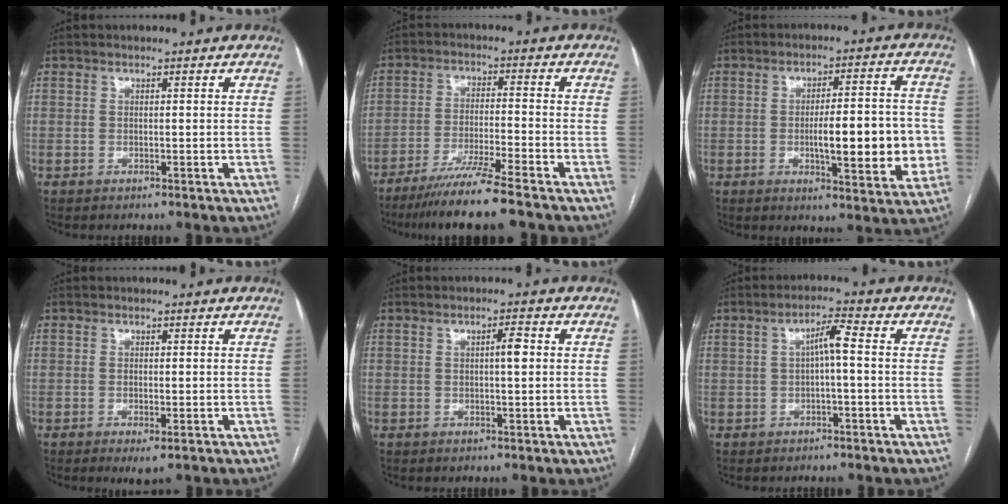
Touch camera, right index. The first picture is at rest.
{"total": 9.9, "force": [-7.9, -1.0, 5.8], "torque": [-0.091, -0.033, -0.137]}
{"total": 12.9, "force": [-2.0, 2.9, 12.4], "torque": [-0.174, 0.009, -0.023]}
{"total": 2.6, "force": [-1.4, 0.6, 2.1], "torque": [-0.030, -0.005, -0.017]}
{"total": 2.3, "force": [0.3, 0.4, 2.3], "torque": [-0.037, 0.004, 0.004]}
{"total": 3.8, "force": [0.0, 0.5, 3.8], "torque": [-0.063, 0.017, 0.000]}